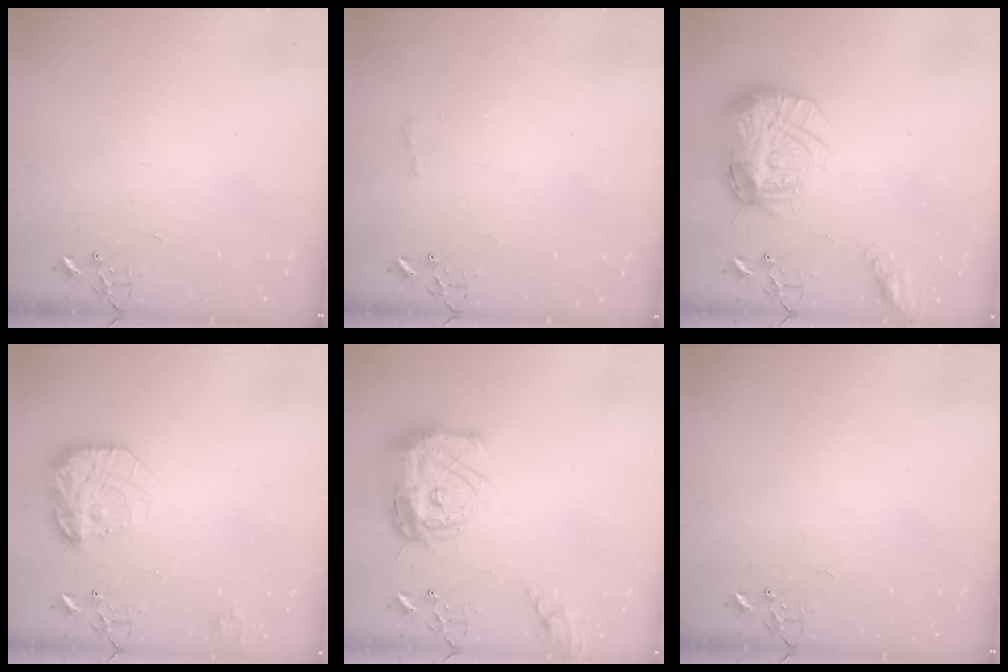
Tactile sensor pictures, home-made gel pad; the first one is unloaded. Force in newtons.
{"total": 7.0, "press": 6.9, "slide": 0.5}
{"total": 20.4, "press": 20.3, "slide": 1.7}
{"total": 18.4, "press": 18.4, "slide": 1.1}
{"total": 18.0, "press": 17.9, "slide": 1.6}
{"total": 0.0}